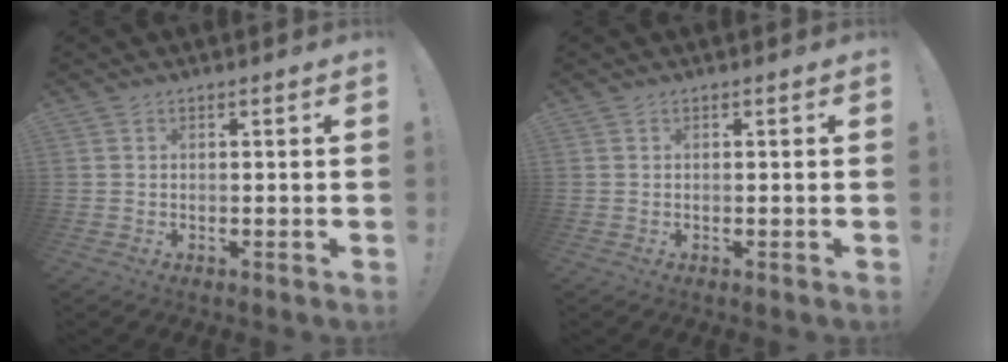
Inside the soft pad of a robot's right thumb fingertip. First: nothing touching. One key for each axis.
{"total": 0.0}